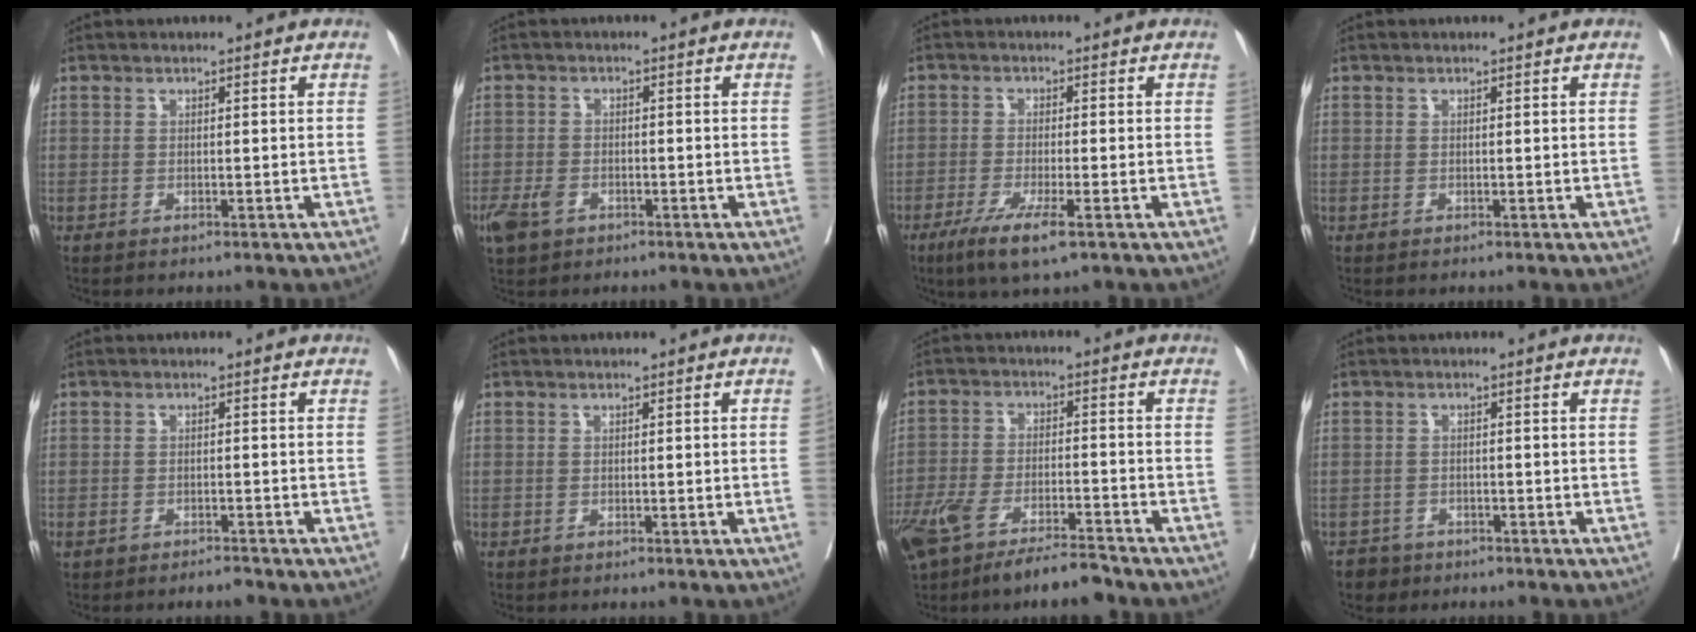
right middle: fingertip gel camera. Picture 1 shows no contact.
{"total": 4.0, "force": [-2.2, 2.4, 2.2], "torque": [-0.049, -0.002, -0.037]}
{"total": 6.3, "force": [-3.6, 0.5, 5.2], "torque": [-0.098, -0.018, -0.062]}
{"total": 0.0}
{"total": 2.0, "force": [-1.7, 0.6, 1.0], "torque": [-0.020, -0.002, -0.026]}
{"total": 0.6, "force": [-0.1, -0.1, 0.6], "torque": [-0.013, -0.001, 0.001]}
{"total": 11.7, "force": [-8.9, 2.4, 7.1], "torque": [-0.133, -0.014, -0.157]}
{"total": 2.7, "force": [-2.0, 1.8, -0.2], "torque": [-0.003, 0.006, -0.035]}